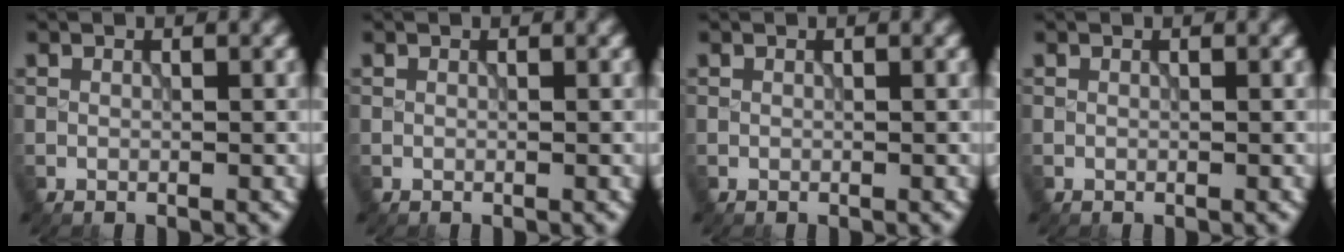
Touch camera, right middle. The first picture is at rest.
{"total": 0.0}
{"total": 0.0}
{"total": 0.0}